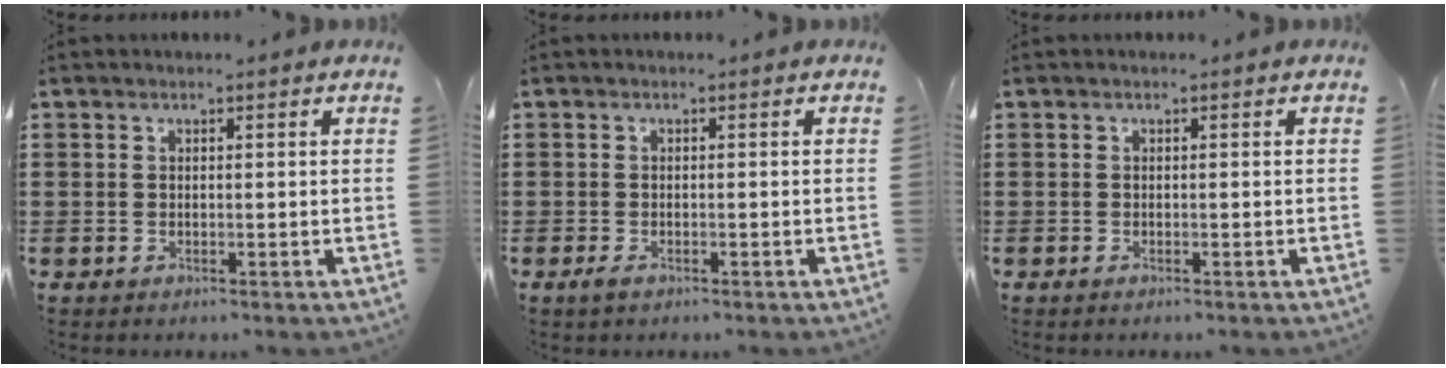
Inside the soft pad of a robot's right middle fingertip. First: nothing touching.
{"total": 1.2, "force": [-0.7, 0.6, 0.7], "torque": [-0.014, 0.001, -0.015]}
{"total": 0.0}